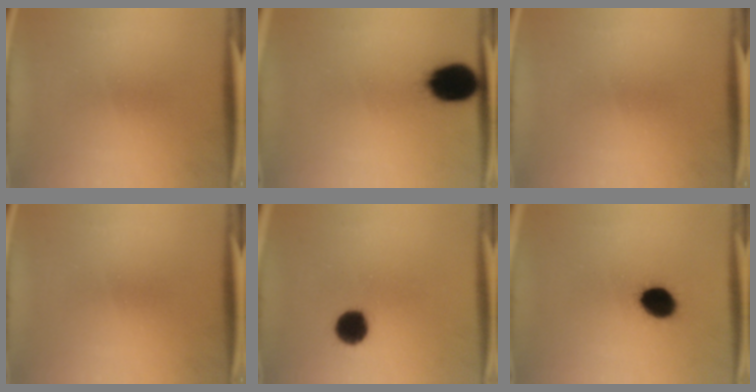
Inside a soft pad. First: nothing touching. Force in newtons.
{"total": 13.0}
{"total": 0.0}
{"total": 0.0}
{"total": 6.0}
{"total": 8.9}